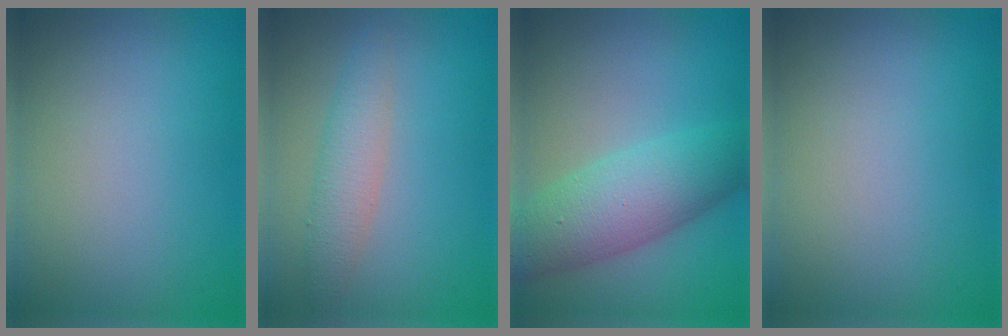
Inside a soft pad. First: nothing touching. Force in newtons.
{"total": 2.9, "press": 2.9, "slide": 0.1}
{"total": 6.9, "press": 6.9, "slide": 0.1}
{"total": 0.0}